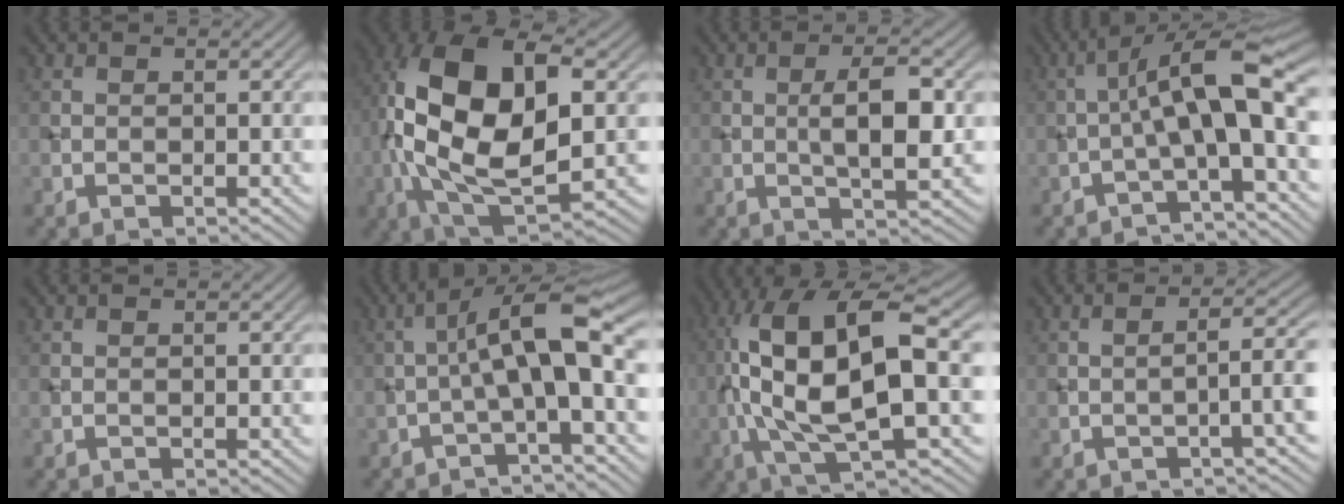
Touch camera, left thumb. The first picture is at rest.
{"total": 17.0, "force": [1.3, 8.7, 14.5], "torque": [-0.293, 0.010, 0.016]}
{"total": 5.6, "force": [0.1, 1.6, 5.4], "torque": [-0.094, 0.003, 0.003]}
{"total": 9.8, "force": [-1.0, 2.4, 9.5], "torque": [-0.148, 0.032, -0.030]}
{"total": 0.0}
{"total": 8.8, "force": [-0.8, 2.1, 8.5], "torque": [-0.133, 0.033, -0.028]}
{"total": 14.8, "force": [0.8, 4.8, 14.0], "torque": [-0.288, 0.012, 0.008]}
{"total": 4.0, "force": [-1.0, 0.6, 3.8], "torque": [-0.057, 0.017, -0.025]}